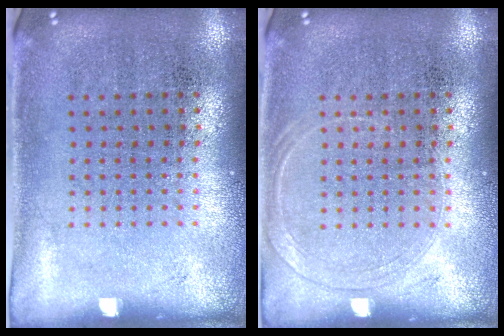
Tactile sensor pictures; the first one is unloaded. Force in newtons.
{"total": 1.2, "press": 1.1, "slide": 0.3}